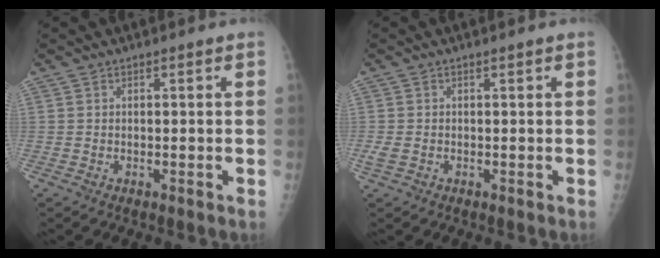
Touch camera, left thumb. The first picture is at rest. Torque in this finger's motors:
{"motor_torque": [0.02, 0.02, 0.31, 0.28, 0.02]}